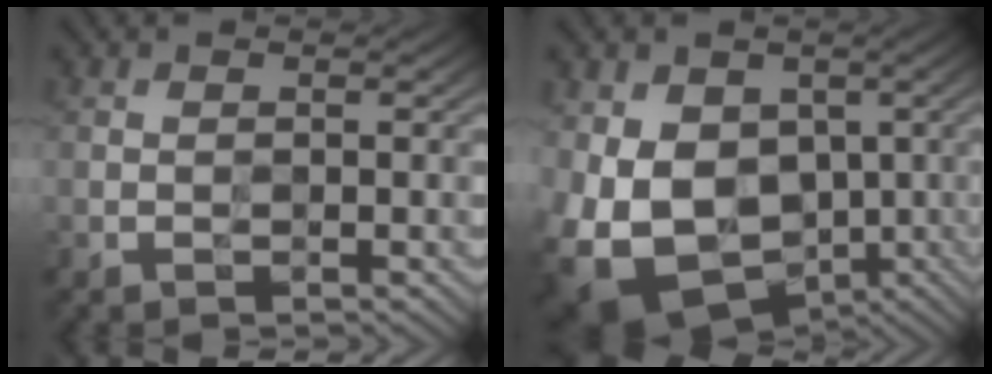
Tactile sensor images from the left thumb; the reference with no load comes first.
{"total": 14.4, "force": [-3.0, 10.7, 9.1], "torque": [-0.183, -0.026, -0.038]}